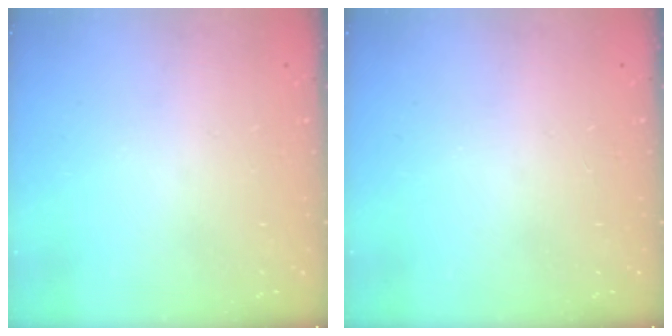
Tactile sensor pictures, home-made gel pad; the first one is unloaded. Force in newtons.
{"total": 0.0}